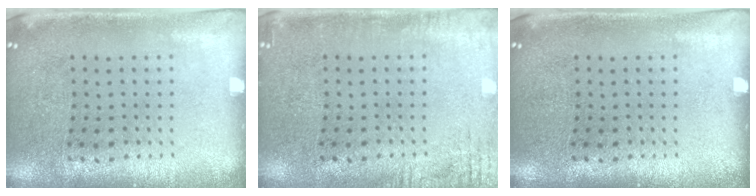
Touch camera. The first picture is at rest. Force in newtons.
{"total": 2.3, "press": 2.3, "slide": 0.3}
{"total": 0.0}